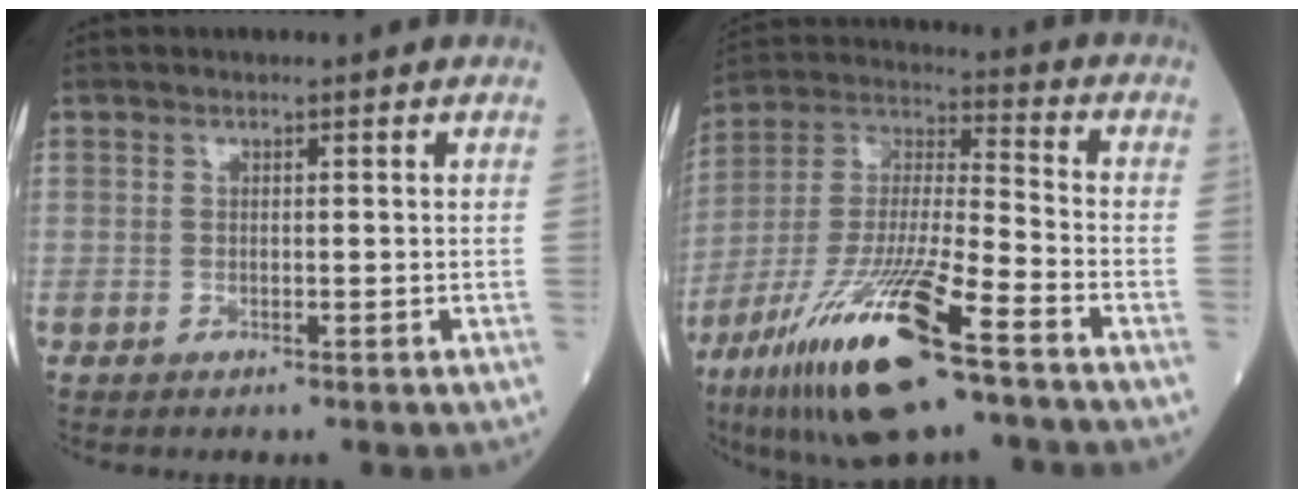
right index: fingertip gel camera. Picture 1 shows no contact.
{"total": 20.4, "force": [-11.7, 2.8, 16.5], "torque": [-0.345, -0.043, -0.212]}